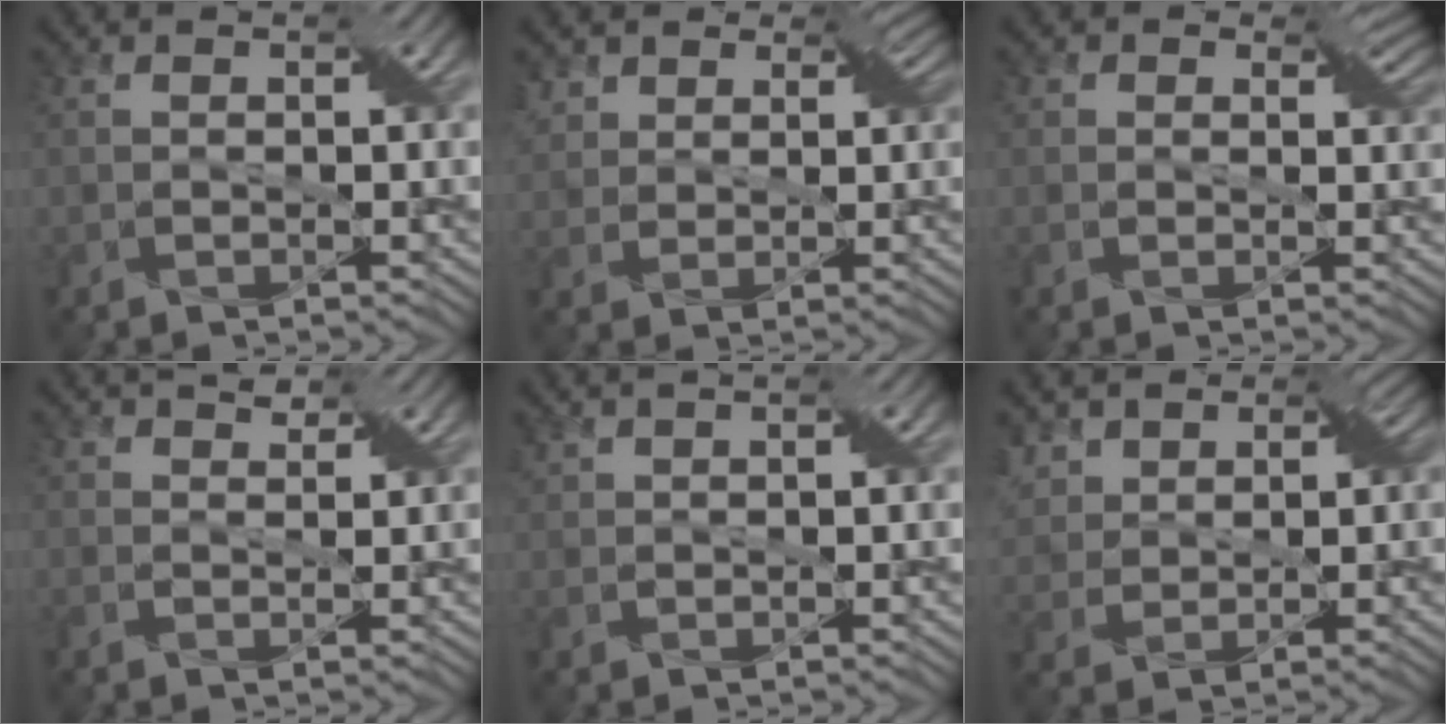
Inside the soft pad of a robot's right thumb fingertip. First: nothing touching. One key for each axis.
{"total": 5.9, "fx": 3.5, "fy": 4.0, "fz": 2.6, "tx": -0.075, "ty": 0.013, "tz": 0.060}
{"total": 3.7, "fx": 1.7, "fy": 2.7, "fz": 2.0, "tx": -0.033, "ty": -0.002, "tz": 0.019}
{"total": 1.9, "fx": 1.5, "fy": 0.8, "fz": 0.9, "tx": -0.022, "ty": 0.001, "tz": 0.025}
{"total": 1.6, "fx": 1.4, "fy": 0.1, "fz": 0.7, "tx": -0.025, "ty": 0.009, "tz": 0.030}
{"total": 6.9, "fx": 3.3, "fy": 4.9, "fz": 3.6, "tx": -0.099, "ty": 0.015, "tz": 0.057}